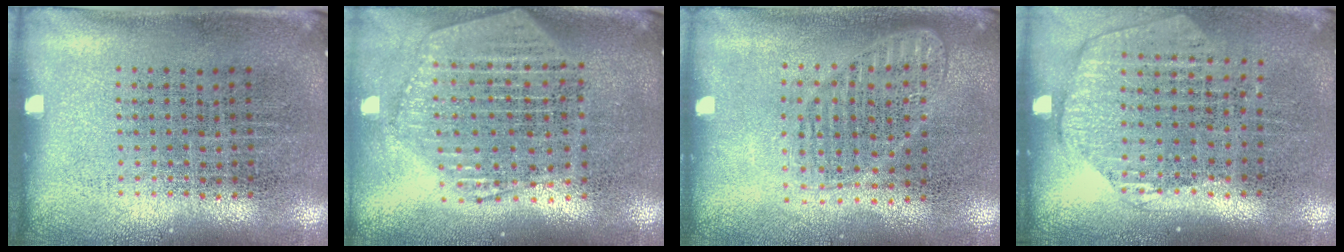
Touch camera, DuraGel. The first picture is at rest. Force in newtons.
{"total": 2.3, "press": 2.0, "slide": 1.1}
{"total": 1.5, "press": 1.3, "slide": 0.7}
{"total": 1.6, "press": 1.4, "slide": 0.7}